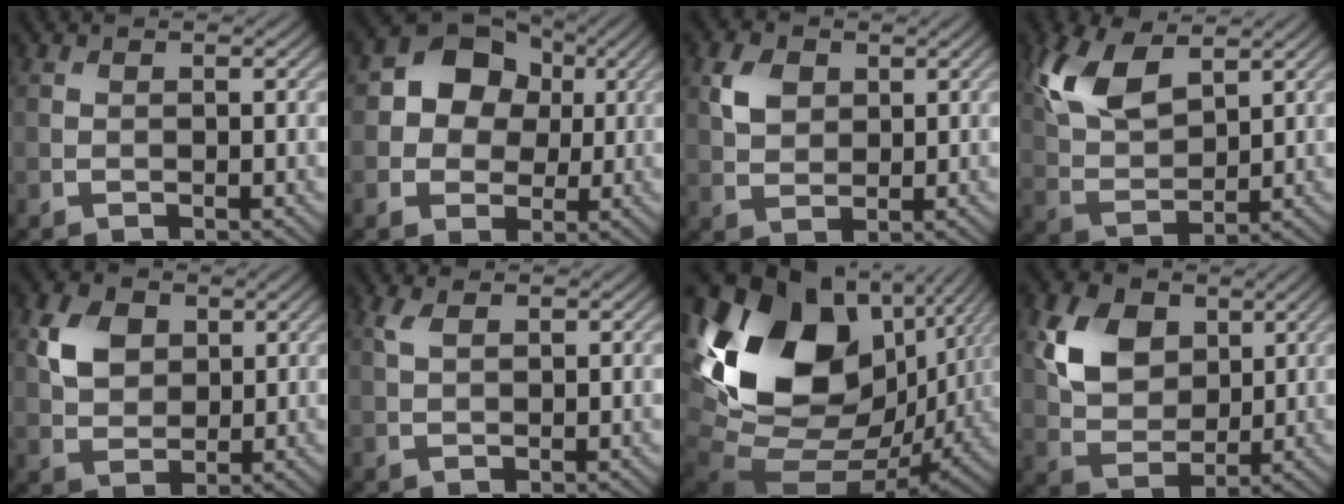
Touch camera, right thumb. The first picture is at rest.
{"total": 8.2, "force": [1.6, 6.9, 4.2], "torque": [-0.074, 0.013, 0.004]}
{"total": 3.9, "force": [1.6, 2.8, 2.1], "torque": [-0.050, 0.004, 0.029]}
{"total": 9.7, "force": [4.8, 4.9, 6.8], "torque": [-0.168, 0.007, 0.098]}
{"total": 5.5, "force": [2.2, 4.0, 3.1], "torque": [-0.073, 0.004, 0.040]}
{"total": 2.0, "force": [1.1, 0.9, 1.4], "torque": [-0.036, 0.005, 0.023]}
{"total": 20.4, "force": [3.8, 14.1, 14.3], "torque": [-0.288, -0.015, 0.105]}
{"total": 8.3, "force": [3.1, 6.0, 4.8], "torque": [-0.116, -0.002, 0.050]}